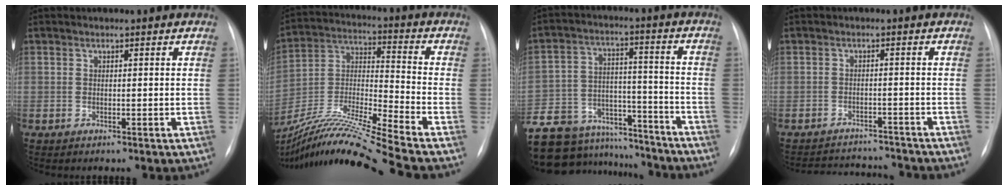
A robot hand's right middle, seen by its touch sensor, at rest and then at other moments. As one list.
[{"total": 21.2, "force": [-18.0, -2.2, 10.9], "torque": [-0.246, -0.024, -0.333]}, {"total": 24.9, "force": [-21.2, 10.2, 8.3], "torque": [-0.202, 0.015, -0.313]}, {"total": 9.3, "force": [-9.0, 1.8, 1.3], "torque": [-0.022, 0.009, -0.121]}]